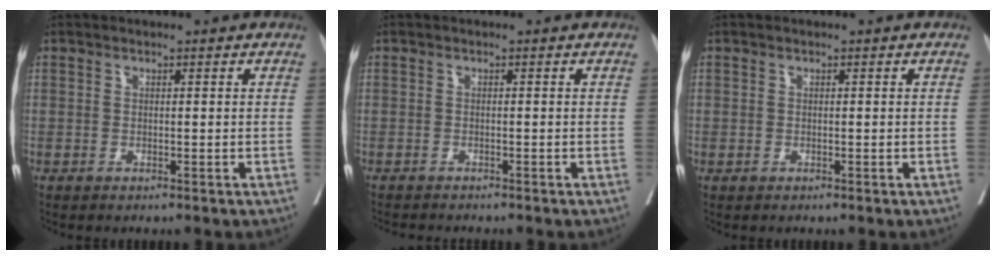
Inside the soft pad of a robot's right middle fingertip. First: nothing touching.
{"total": 4.0, "force": [-3.8, 0.4, 1.2], "torque": [-0.017, -0.009, -0.059]}
{"total": 0.0}